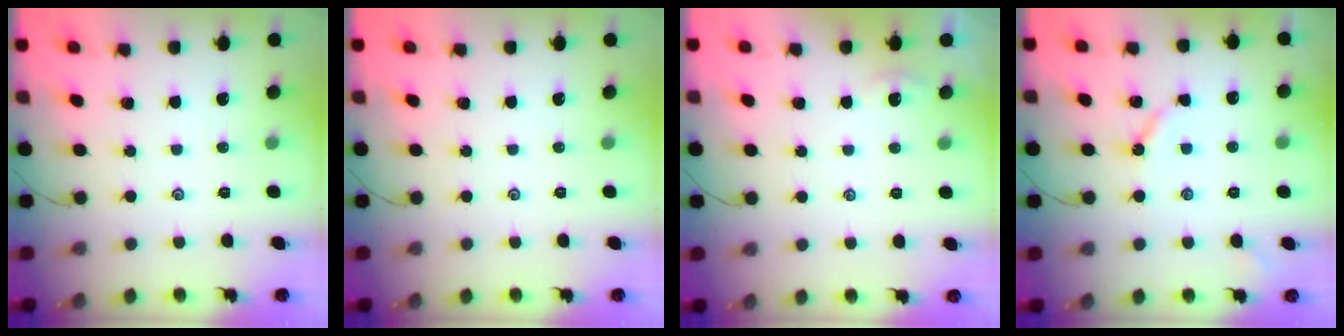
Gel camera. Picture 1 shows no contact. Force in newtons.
{"total": 0.0}
{"total": 0.0}
{"total": 3.8, "press": 3.8, "slide": 0.5}